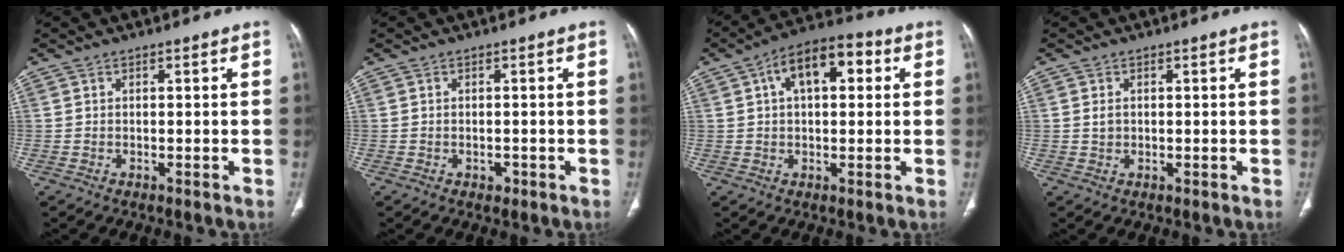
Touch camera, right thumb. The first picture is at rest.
{"total": 1.1, "force": [-0.6, 0.8, 0.5], "torque": [-0.003, 0.001, -0.007]}
{"total": 10.8, "force": [3.1, 5.7, 8.6], "torque": [-0.120, 0.029, 0.040]}
{"total": 1.3, "force": [0.2, 1.0, 0.8], "torque": [-0.013, -0.001, 0.006]}